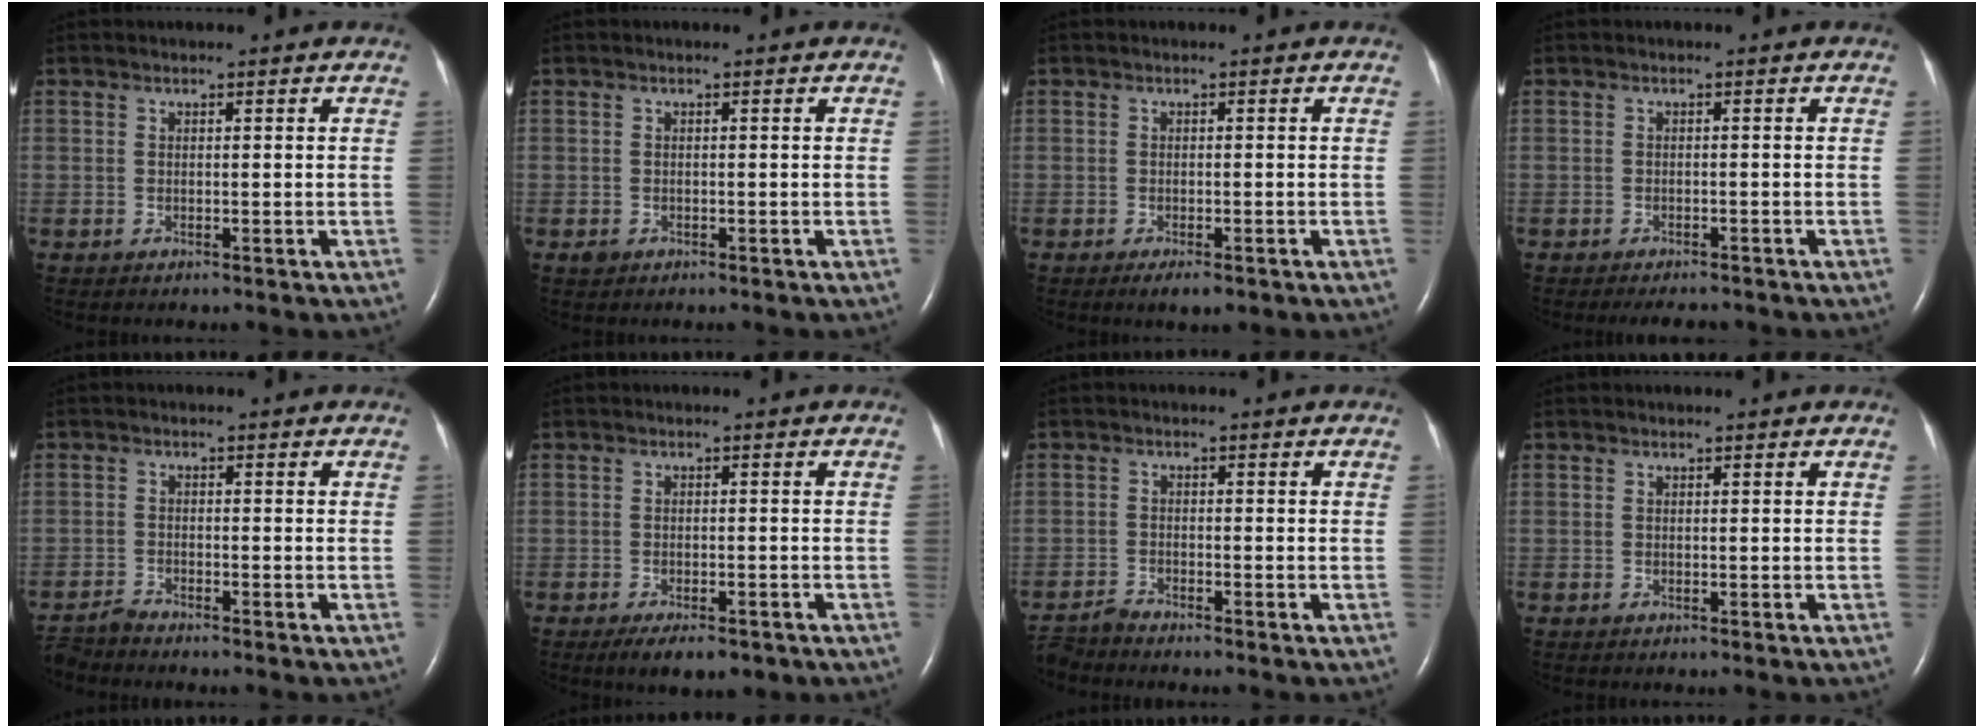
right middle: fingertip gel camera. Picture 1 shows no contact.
{"total": 0.8, "force": [-0.5, 0.6, 0.2], "torque": [-0.007, 0.000, -0.006]}
{"total": 2.2, "force": [-1.4, 0.7, 1.6], "torque": [-0.021, -0.002, -0.018]}
{"total": 3.7, "force": [-3.3, 1.0, 1.4], "torque": [-0.017, -0.005, -0.042]}
{"total": 3.0, "force": [-3.0, -0.4, 0.1], "torque": [-0.006, -0.018, -0.056]}
{"total": 5.4, "force": [-3.8, 2.1, 3.2], "torque": [-0.043, -0.004, -0.054]}
{"total": 3.1, "force": [-3.0, -0.4, 0.0], "torque": [-0.006, -0.019, -0.057]}
{"total": 0.0}